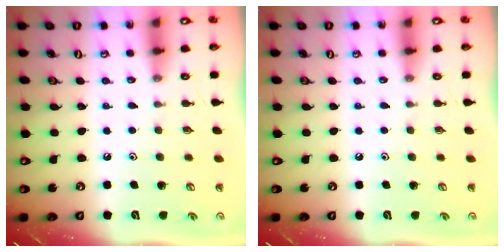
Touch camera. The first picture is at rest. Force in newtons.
{"total": 0.0}